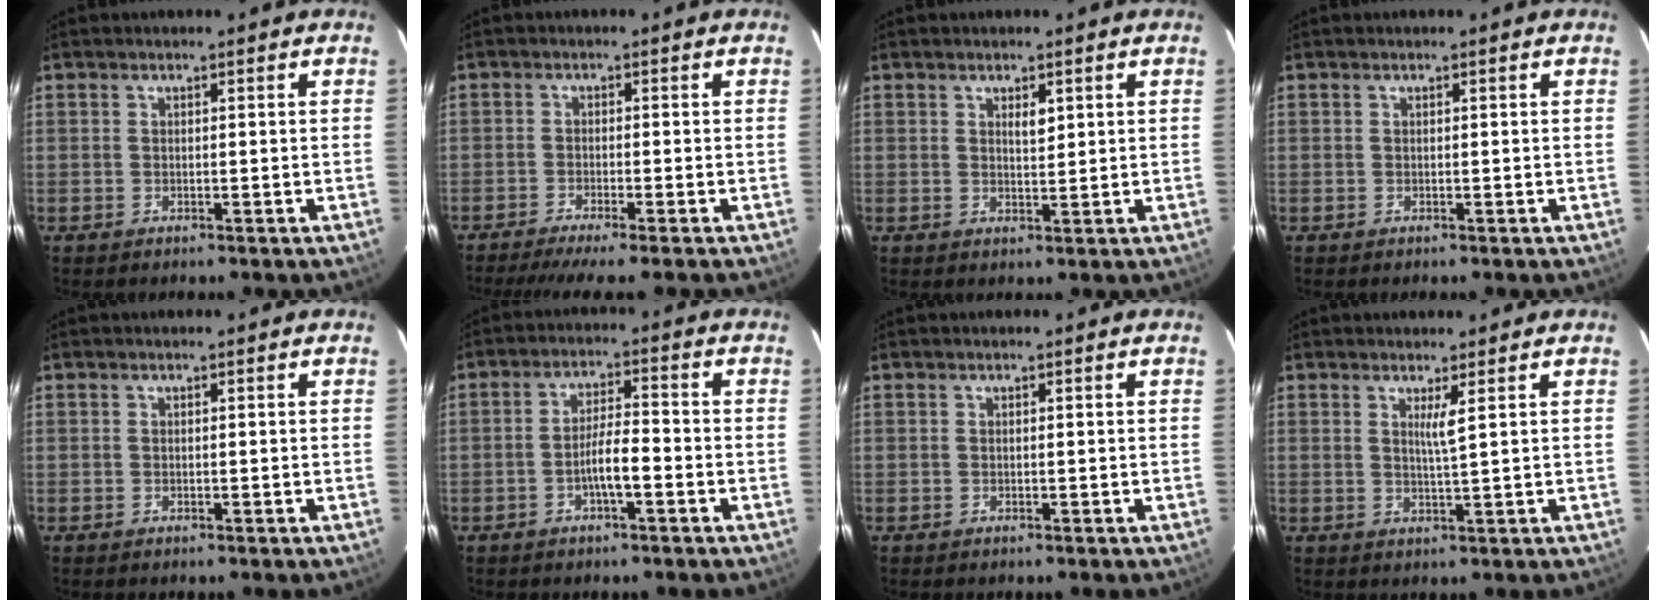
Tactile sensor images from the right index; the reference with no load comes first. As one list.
[{"total": 8.8, "force": [-7.4, -0.7, 4.6], "torque": [-0.053, -0.019, -0.112]}, {"total": 1.9, "force": [0.9, 0.6, 1.5], "torque": [-0.027, -0.001, 0.017]}, {"total": 0.0}, {"total": 0.0}, {"total": 5.2, "force": [-1.9, 0.8, 4.7], "torque": [-0.088, 0.011, -0.035]}, {"total": 0.0}, {"total": 2.1, "force": [0.9, -0.6, 1.8], "torque": [-0.036, -0.011, 0.019]}]